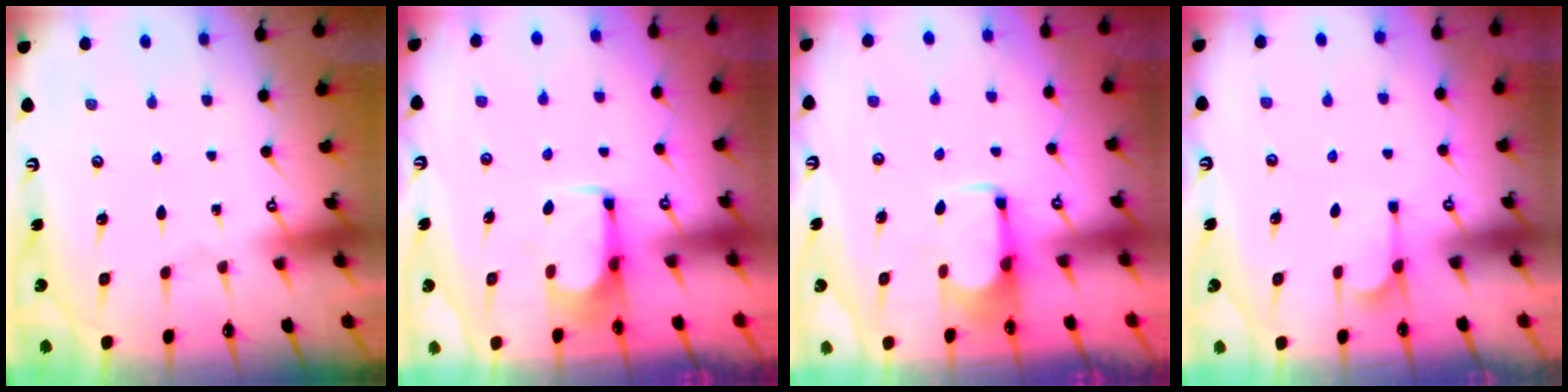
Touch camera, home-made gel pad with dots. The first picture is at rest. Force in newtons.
{"total": 3.5, "press": 3.5, "slide": 0.5}
{"total": 1.9, "press": 1.8, "slide": 0.7}
{"total": 2.5, "press": 2.1, "slide": 1.2}